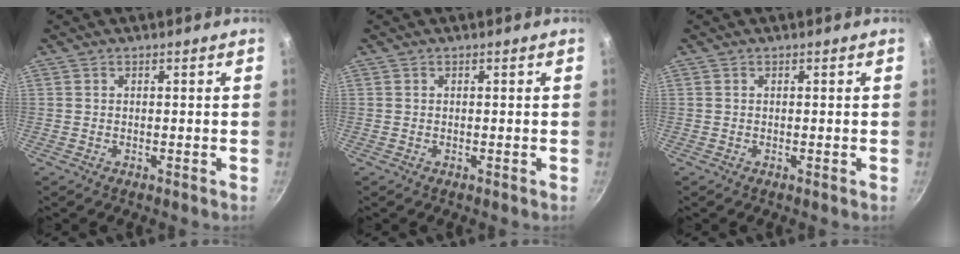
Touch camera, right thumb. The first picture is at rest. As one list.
[{"total": 0.0}, {"total": 0.0}]